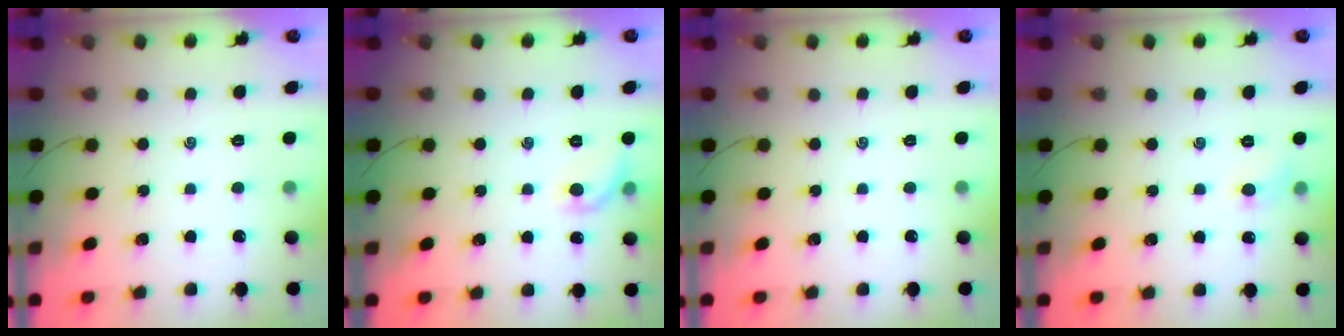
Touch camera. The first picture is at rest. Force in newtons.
{"total": 5.9, "press": 5.8, "slide": 1.3}
{"total": 0.0}
{"total": 4.6, "press": 4.4, "slide": 1.5}